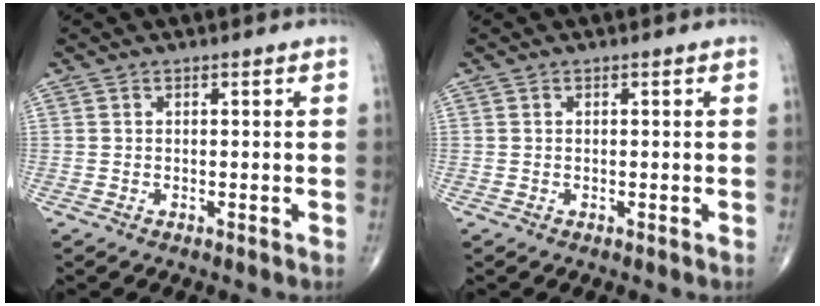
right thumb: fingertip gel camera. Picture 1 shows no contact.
{"total": 0.0}